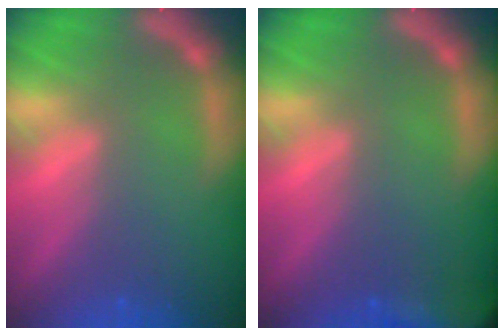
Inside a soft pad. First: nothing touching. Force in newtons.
{"total": 8.5}